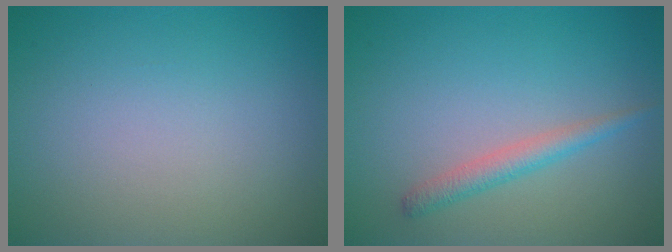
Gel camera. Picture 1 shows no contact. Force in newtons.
{"total": 1.9, "press": 1.9, "slide": 0.0}